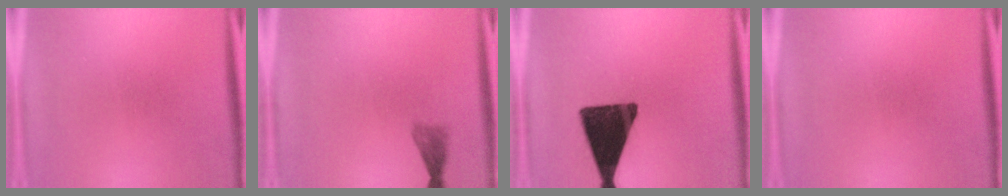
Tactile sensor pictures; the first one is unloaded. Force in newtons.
{"total": 1.7}
{"total": 16.0}
{"total": 0.0}